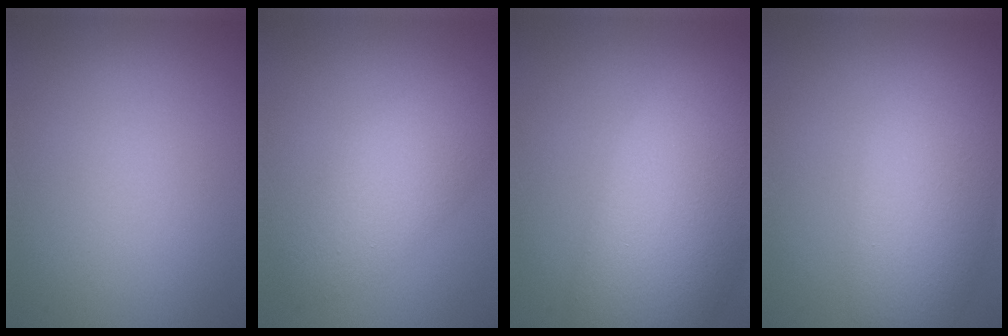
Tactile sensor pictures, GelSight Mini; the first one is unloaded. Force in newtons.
{"total": 4.0, "press": 4.0, "slide": 0.2}
{"total": 11.8, "press": 11.8, "slide": 0.9}
{"total": 7.3, "press": 7.3, "slide": 0.5}